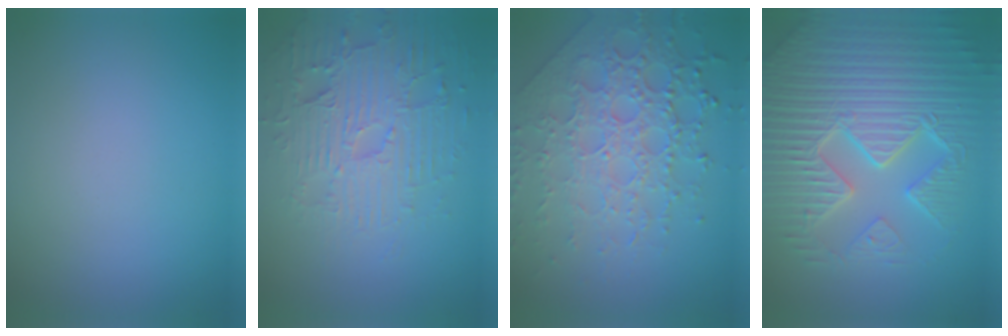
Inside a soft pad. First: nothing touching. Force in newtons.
{"total": 4.6, "press": 4.1, "slide": 1.9}
{"total": 7.8, "press": 5.6, "slide": 5.5}
{"total": 9.5, "press": 6.8, "slide": 6.7}